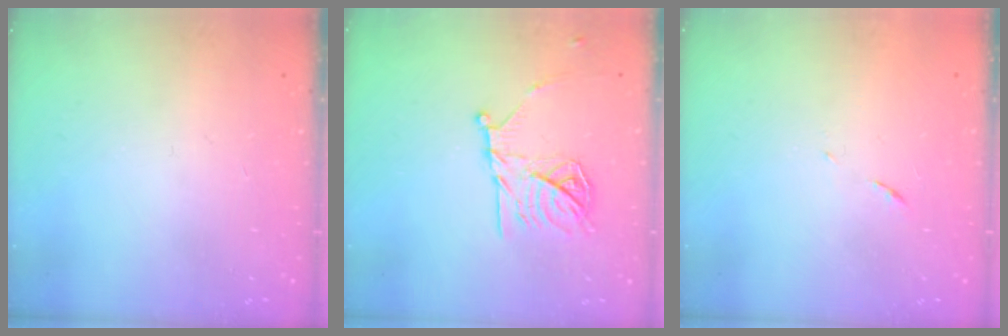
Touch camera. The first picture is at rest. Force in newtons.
{"total": 14.9, "press": 14.9, "slide": 0.4}
{"total": 5.6, "press": 5.6, "slide": 0.4}